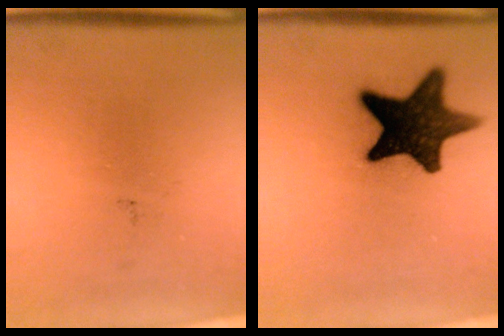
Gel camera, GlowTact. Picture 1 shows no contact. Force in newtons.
{"total": 15.9}